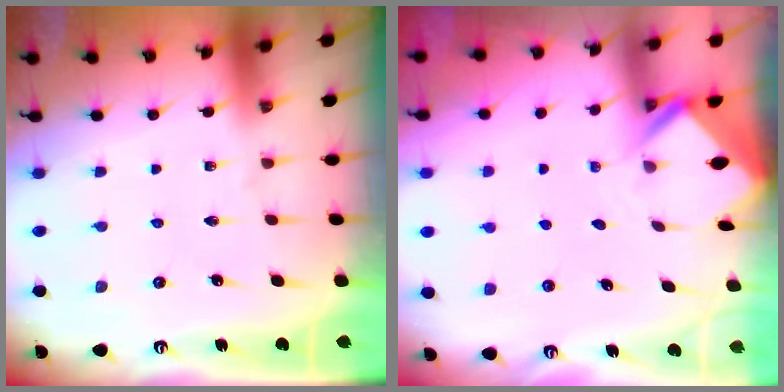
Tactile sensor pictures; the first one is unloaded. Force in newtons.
{"total": 2.3, "press": 2.3, "slide": 0.1}